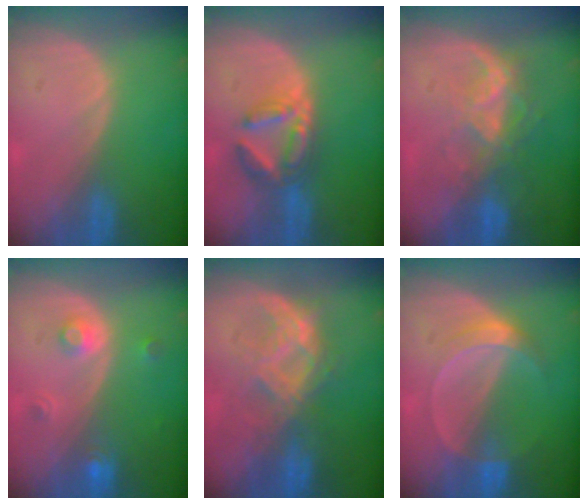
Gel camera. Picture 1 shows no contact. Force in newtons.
{"total": 6.5, "press": 5.9, "slide": 2.9}
{"total": 6.8, "press": 6.2, "slide": 2.8}
{"total": 3.1, "press": 2.8, "slide": 1.2}
{"total": 7.4, "press": 7.4, "slide": 0.2}
{"total": 5.0, "press": 4.5, "slide": 2.1}